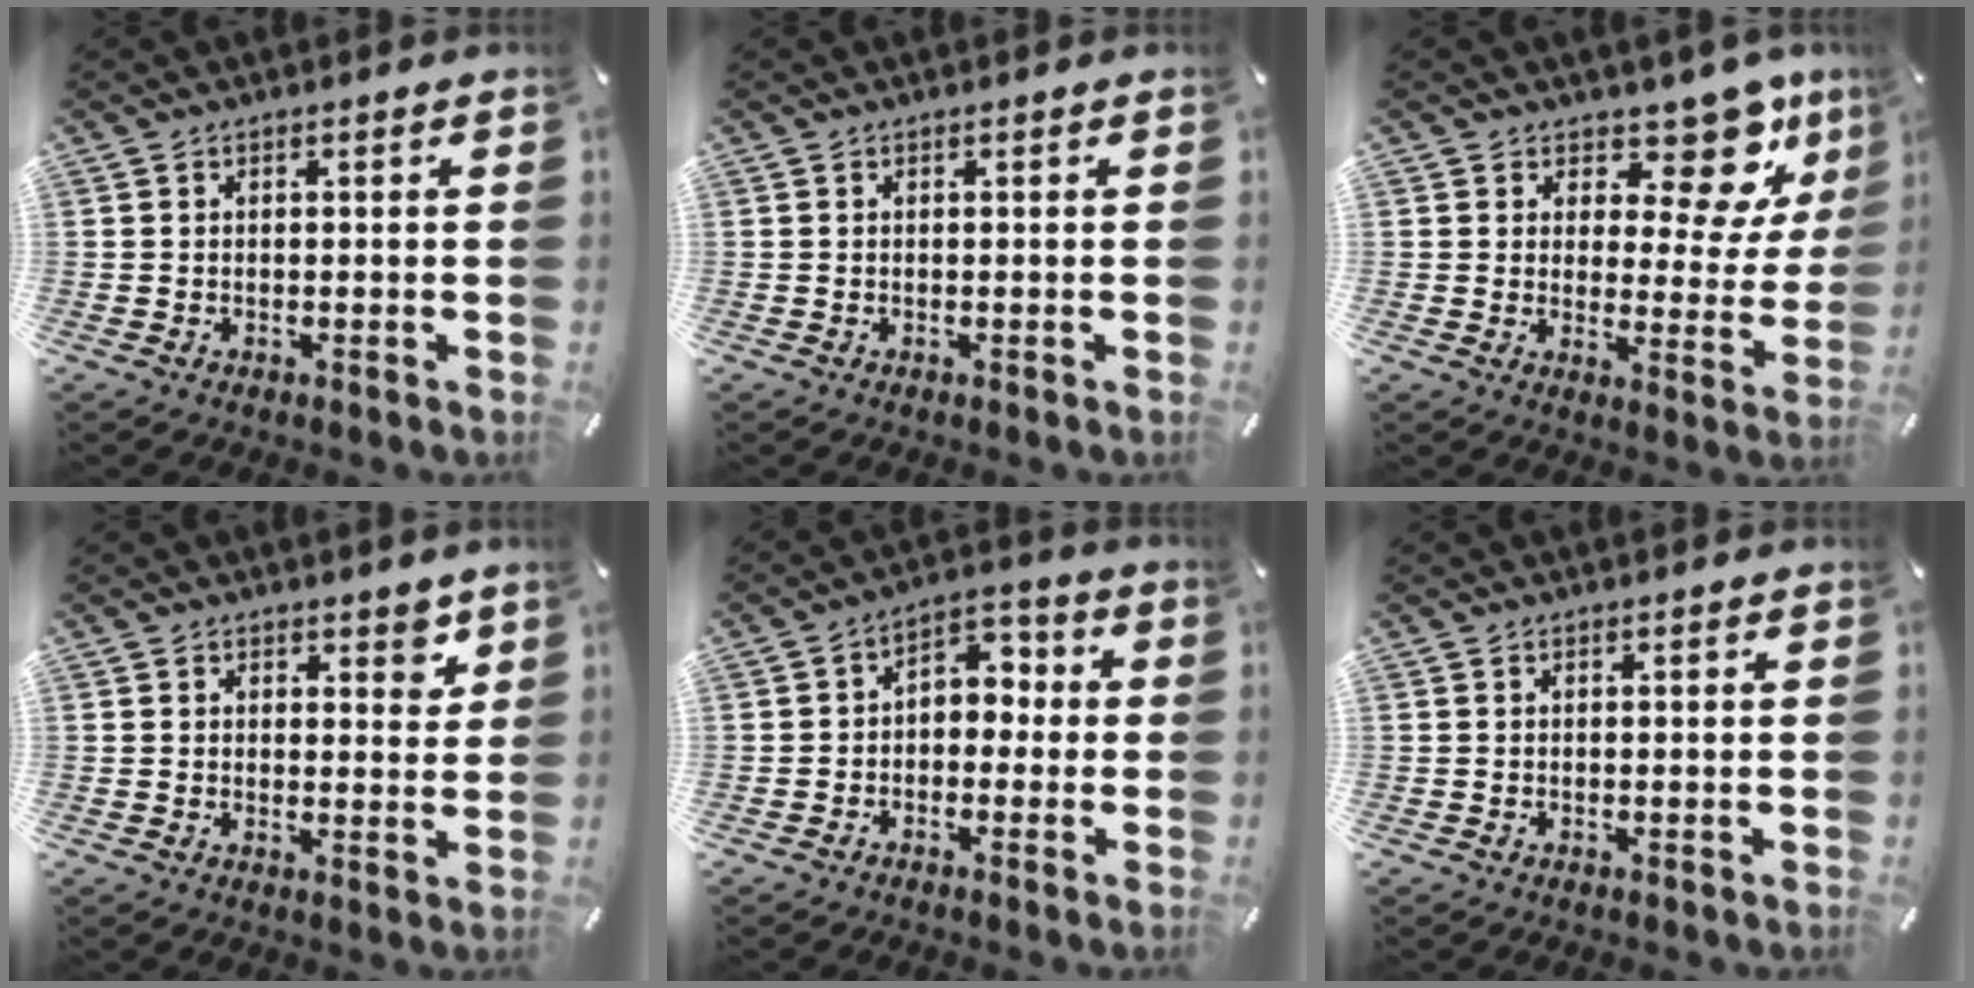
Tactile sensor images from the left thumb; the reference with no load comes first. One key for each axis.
{"total": 0.0}
{"total": 12.4, "fx": 9.2, "fy": 5.5, "fz": 6.2, "tx": -0.084, "ty": -0.077, "tz": 0.158}
{"total": 3.7, "fx": 2.6, "fy": 2.2, "fz": 1.5, "tx": -0.002, "ty": -0.014, "tz": 0.041}
{"total": 4.5, "fx": -1.4, "fy": 3.6, "fz": 2.2, "tx": -0.033, "ty": 0.009, "tz": -0.032}
{"total": 0.0}